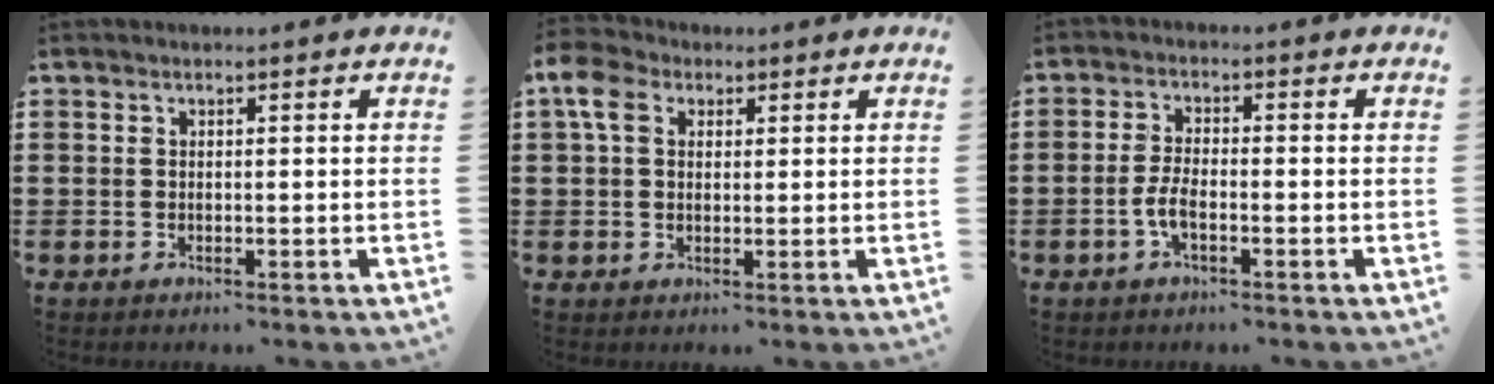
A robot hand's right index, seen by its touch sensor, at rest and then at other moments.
{"total": 5.4, "force": [2.1, 4.0, 2.9], "torque": [-0.079, 0.016, 0.037]}
{"total": 3.6, "force": [-1.4, 1.2, 3.1], "torque": [-0.076, -0.002, -0.032]}